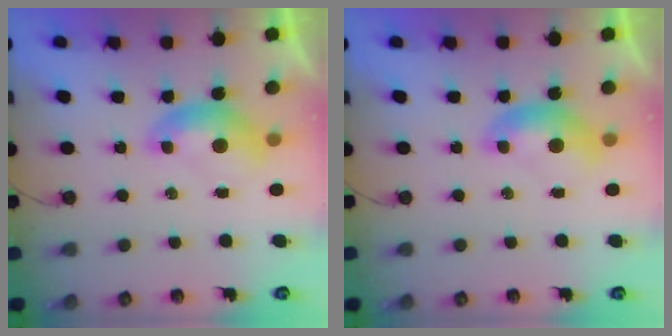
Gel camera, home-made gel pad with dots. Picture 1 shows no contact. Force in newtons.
{"total": 0.0}